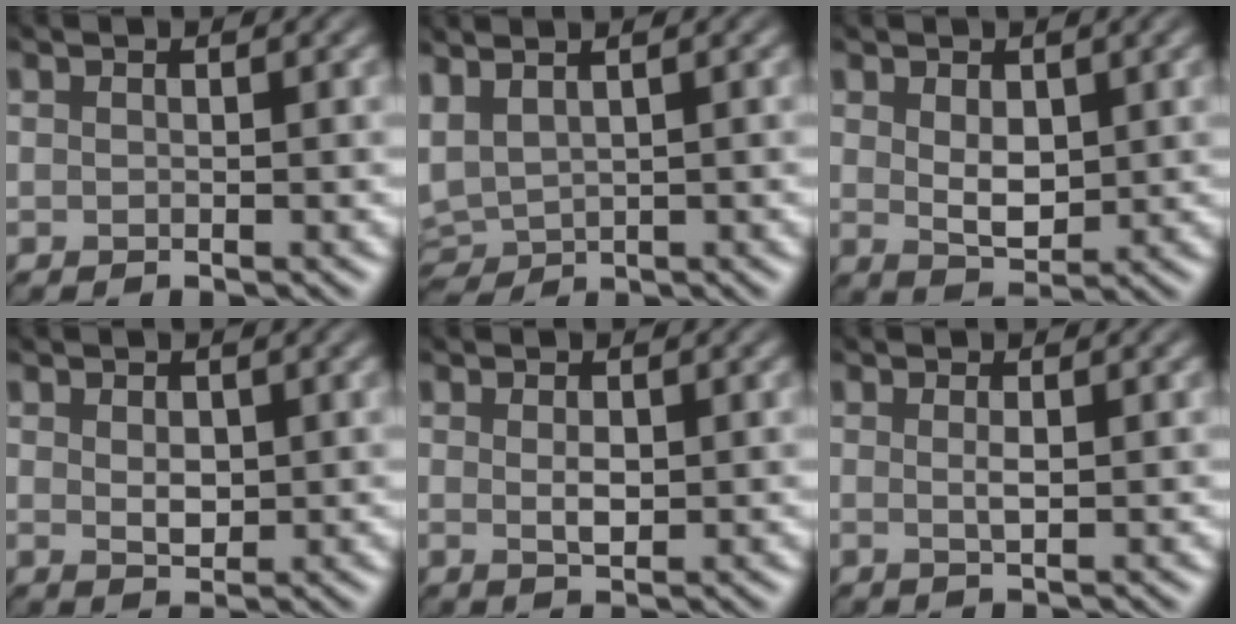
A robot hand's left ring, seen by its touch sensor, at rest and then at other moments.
{"total": 3.0, "force": [0.7, 1.8, 2.3], "torque": [-0.071, 0.004, 0.015]}
{"total": 2.9, "force": [0.4, 1.7, 2.3], "torque": [-0.054, -0.013, 0.013]}
{"total": 1.8, "force": [0.2, 1.1, 1.4], "torque": [-0.038, -0.011, 0.011]}
{"total": 1.3, "force": [0.2, 0.6, 1.1], "torque": [-0.029, -0.011, 0.007]}
{"total": 1.1, "force": [0.3, 0.4, 1.1], "torque": [-0.010, -0.002, -0.004]}